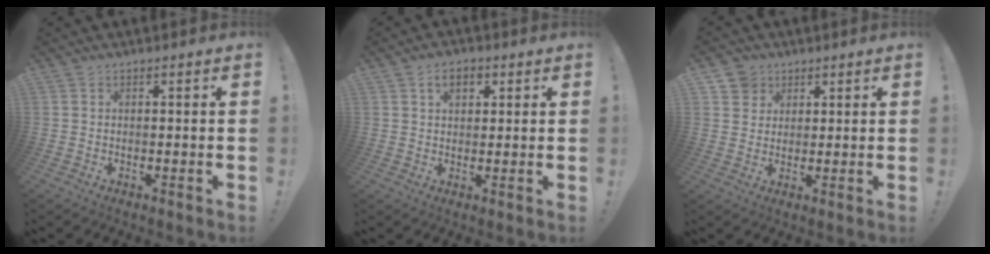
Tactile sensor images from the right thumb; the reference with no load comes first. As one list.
[{"total": 4.8, "force": [2.0, 3.1, 3.1], "torque": [-0.037, 0.001, 0.033]}, {"total": 4.7, "force": [2.9, 3.7, 0.4], "torque": [-0.002, -0.016, 0.055]}]